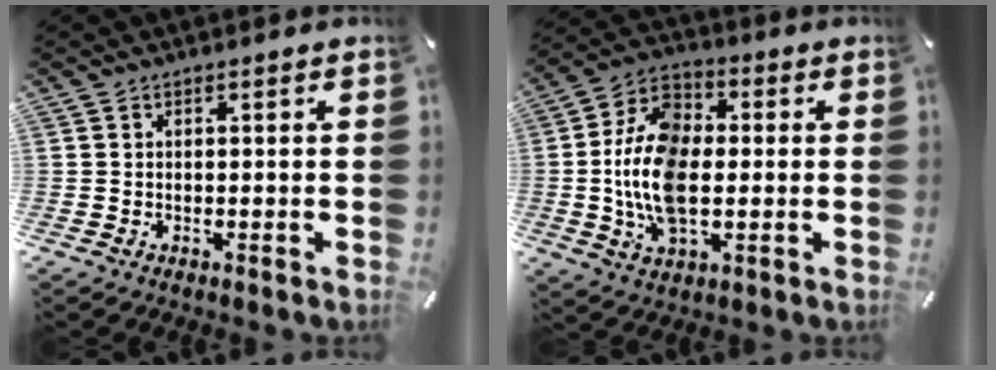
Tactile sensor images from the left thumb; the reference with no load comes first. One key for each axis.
{"total": 15.2, "fx": -1.2, "fy": 9.5, "fz": 11.7, "tx": -0.252, "ty": 0.004, "tz": -0.024}